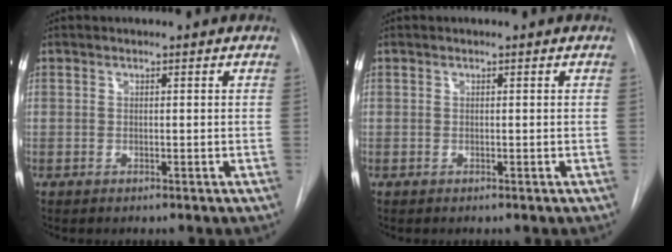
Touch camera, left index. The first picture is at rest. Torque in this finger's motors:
{"motor_torque": [0.00, 0.00, 0.00, 0.00]}